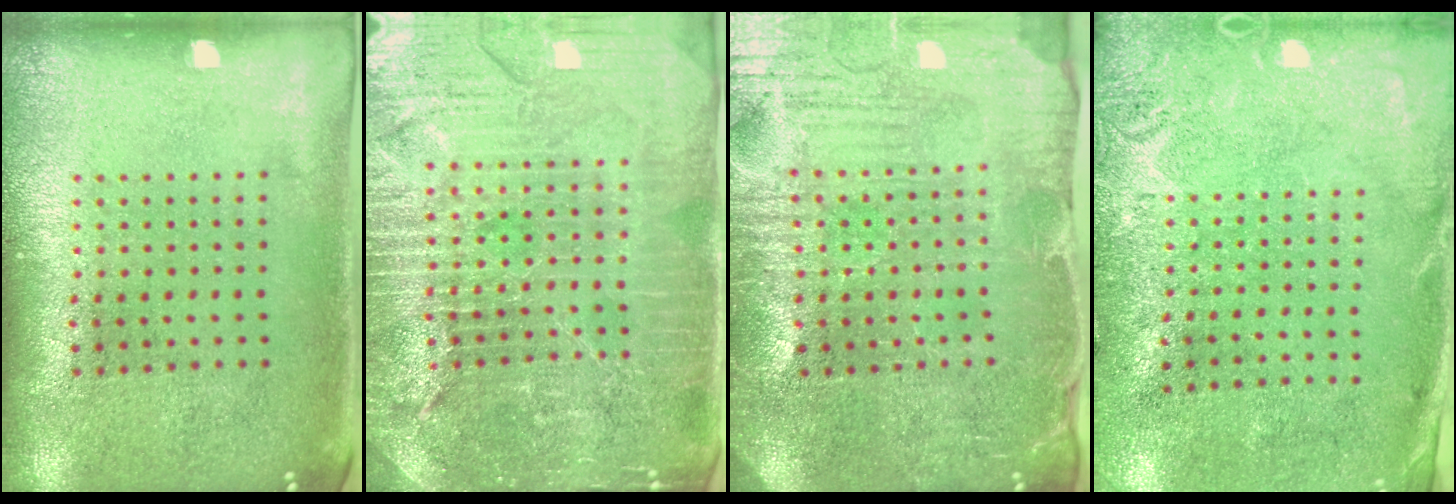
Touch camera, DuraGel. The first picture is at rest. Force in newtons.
{"total": 5.0, "press": 4.6, "slide": 1.9}
{"total": 3.9, "press": 3.9, "slide": 0.7}
{"total": 2.7, "press": 2.2, "slide": 1.6}